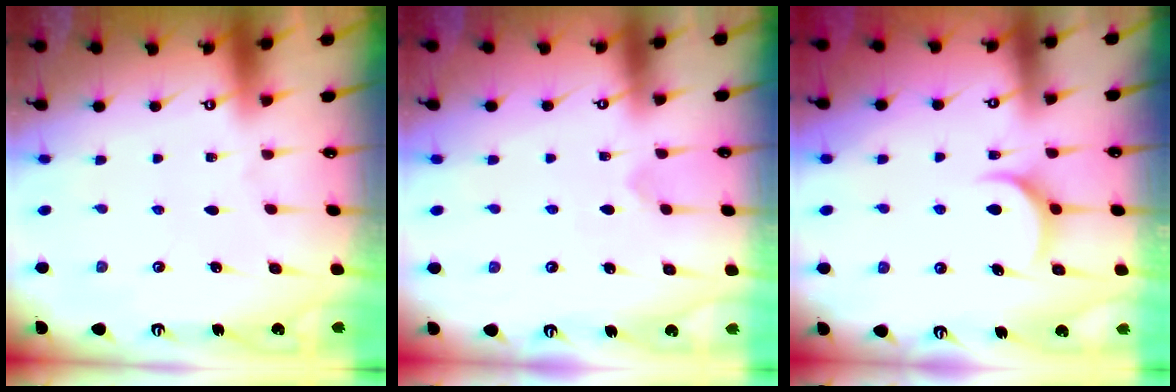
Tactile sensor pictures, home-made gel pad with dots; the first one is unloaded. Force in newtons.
{"total": 2.5, "press": 2.5, "slide": 0.5}
{"total": 6.7, "press": 6.7, "slide": 0.7}